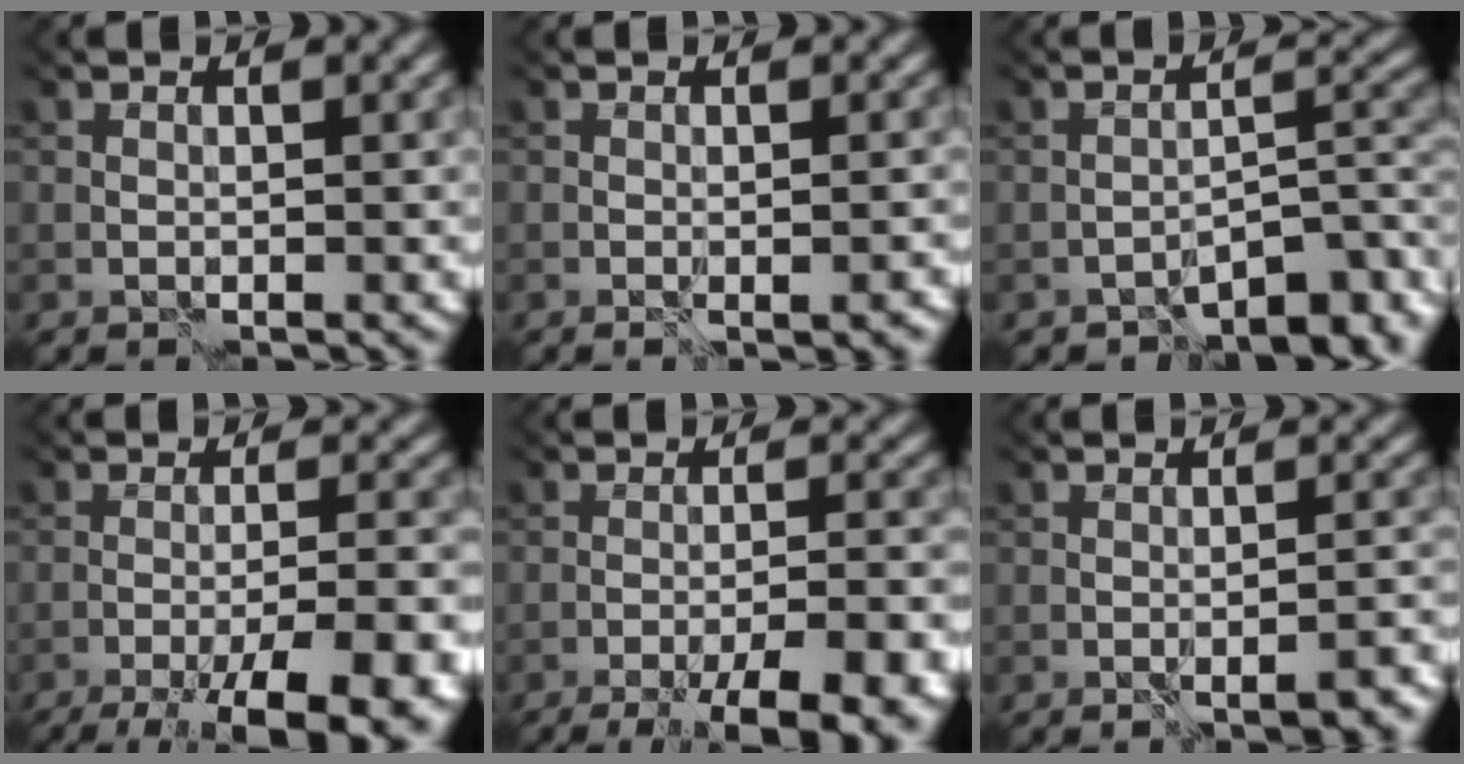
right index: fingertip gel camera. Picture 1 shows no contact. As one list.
[{"total": 0.6, "force": [-0.5, -0.3, 0.3], "torque": [-0.002, 0.000, -0.005]}, {"total": 7.0, "force": [-6.7, 1.1, 2.0], "torque": [-0.002, 0.005, -0.086]}, {"total": 13.2, "force": [-8.4, 3.6, 9.5], "torque": [-0.091, -0.002, -0.090]}, {"total": 11.0, "force": [-7.5, 2.7, 7.7], "torque": [-0.062, 0.005, -0.081]}, {"total": 2.5, "force": [-2.1, -0.3, 1.3], "torque": [-0.009, 0.002, -0.015]}]